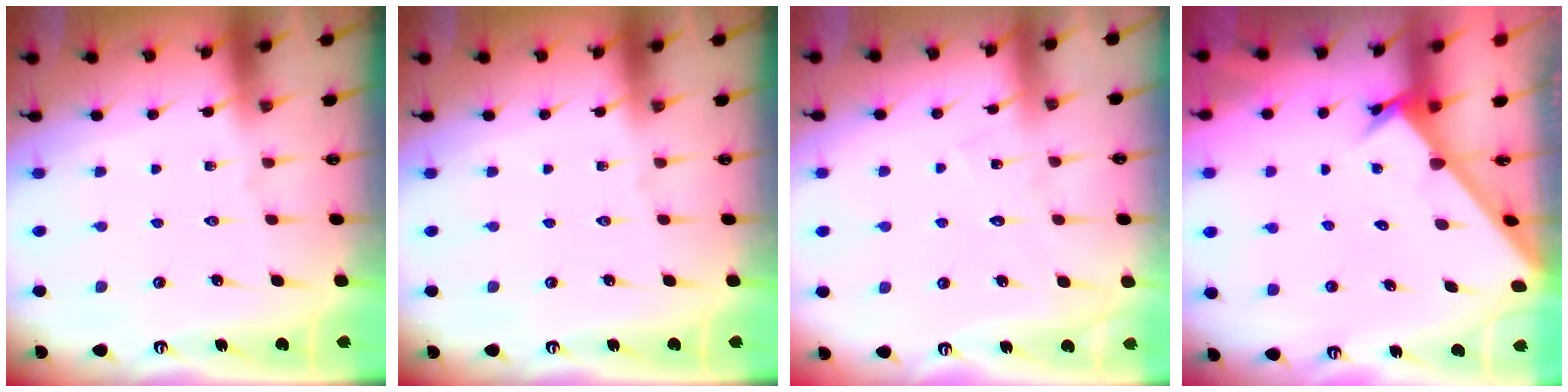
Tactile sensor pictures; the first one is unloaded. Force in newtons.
{"total": 0.0}
{"total": 6.1, "press": 6.1, "slide": 0.4}
{"total": 2.6, "press": 2.6, "slide": 0.2}